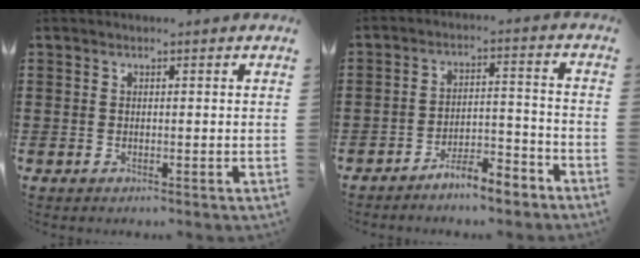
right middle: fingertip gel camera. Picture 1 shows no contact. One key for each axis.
{"total": 5.4, "fx": -5.2, "fy": 0.5, "fz": 1.6, "tx": -0.035, "ty": 0.003, "tz": -0.102}